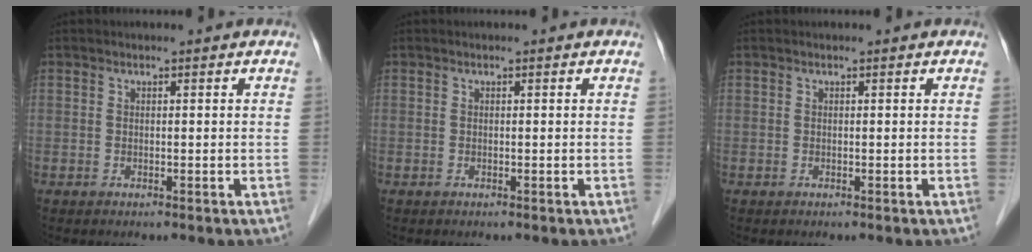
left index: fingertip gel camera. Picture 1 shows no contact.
{"total": 0.0}
{"total": 0.0}